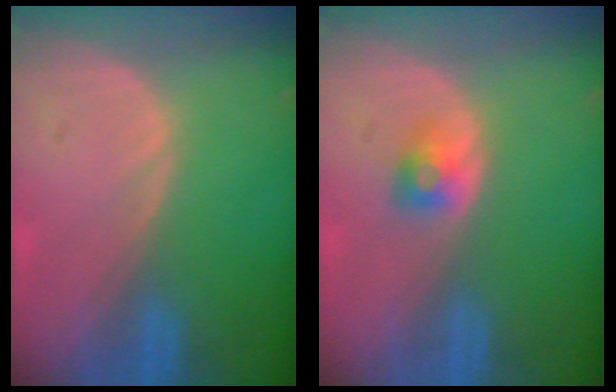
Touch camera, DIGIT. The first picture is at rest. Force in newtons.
{"total": 2.4, "press": 2.2, "slide": 0.7}